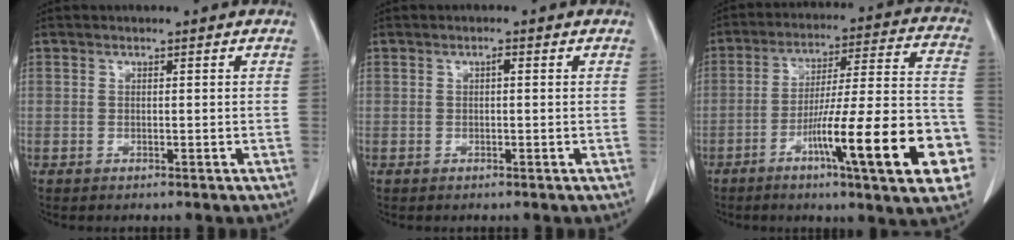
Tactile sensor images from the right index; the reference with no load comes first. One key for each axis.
{"total": 0.7, "fx": 0.1, "fy": 0.2, "fz": 0.6, "tx": -0.012, "ty": 0.002, "tz": 0.001}
{"total": 22.0, "fx": -8.7, "fy": 1.6, "fz": 20.1, "tx": -0.245, "ty": 0.005, "tz": -0.126}